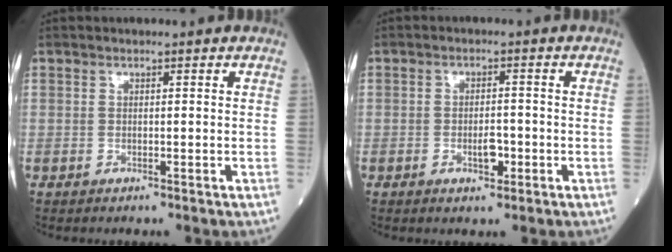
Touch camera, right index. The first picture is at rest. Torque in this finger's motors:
{"motor_torque": [0.11, -0.03, 0.02, 0.00]}